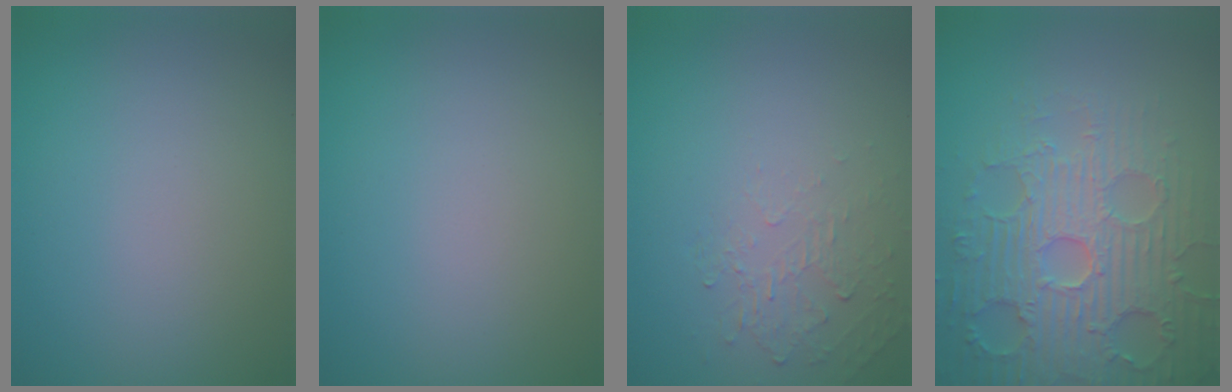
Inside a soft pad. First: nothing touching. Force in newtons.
{"total": 0.0}
{"total": 1.9, "press": 0.5, "slide": 1.9}
{"total": 7.1, "press": 6.0, "slide": 3.9}